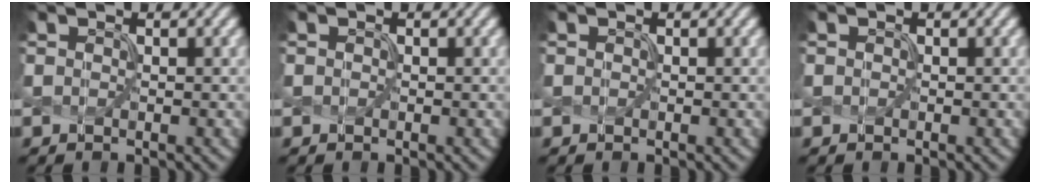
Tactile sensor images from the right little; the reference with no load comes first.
{"total": 0.0}
{"total": 0.0}
{"total": 0.0}